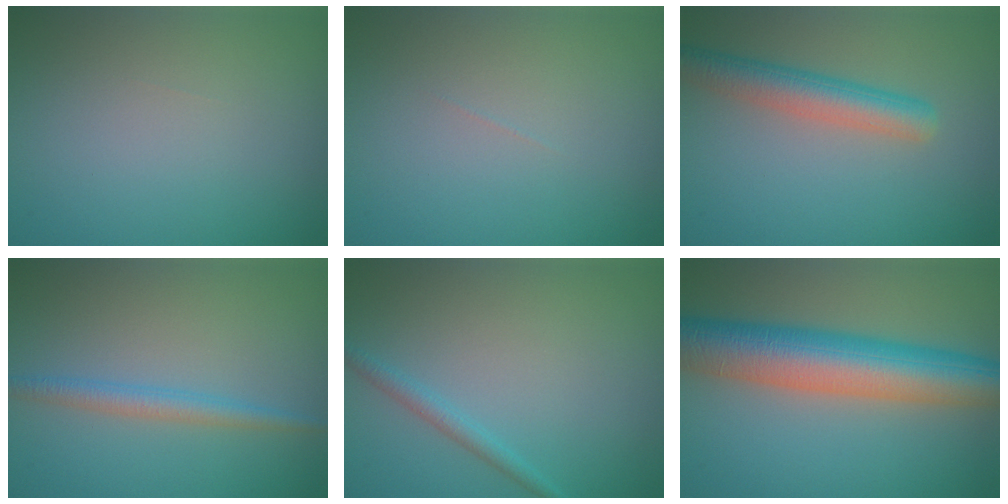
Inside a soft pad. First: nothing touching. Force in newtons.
{"total": 0.0}
{"total": 4.0, "press": 4.0, "slide": 0.2}
{"total": 2.2, "press": 2.2, "slide": 0.1}
{"total": 1.5, "press": 1.5, "slide": 0.1}
{"total": 9.8, "press": 9.8, "slide": 0.0}